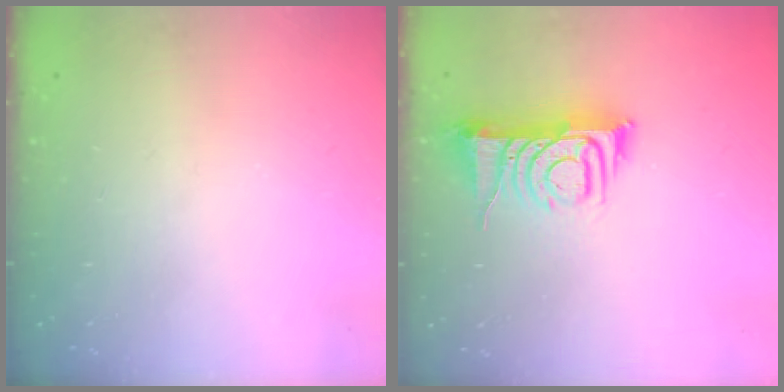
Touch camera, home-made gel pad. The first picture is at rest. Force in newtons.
{"total": 9.4, "press": 9.4, "slide": 1.1}